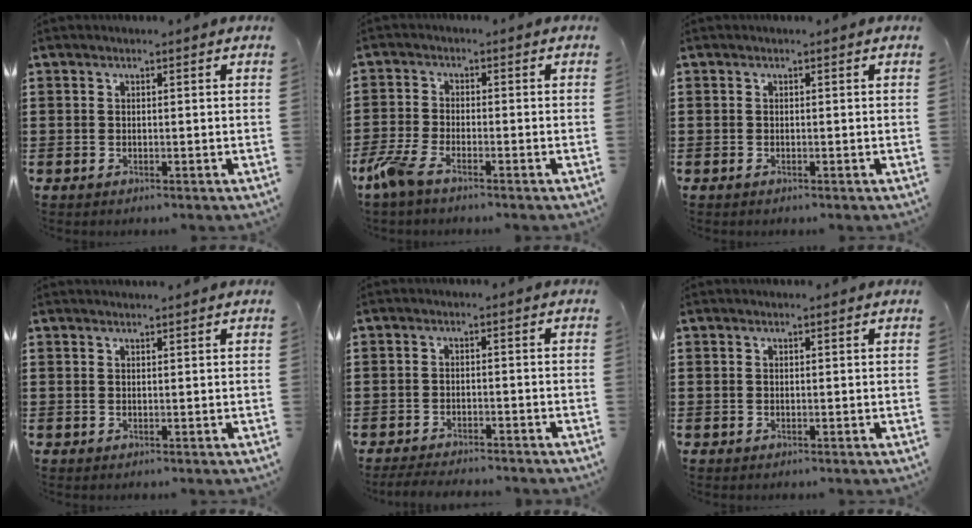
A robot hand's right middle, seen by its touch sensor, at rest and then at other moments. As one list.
[{"total": 4.5, "force": [-3.2, 0.9, 3.0], "torque": [-0.091, -0.016, -0.070]}, {"total": 0.0}, {"total": 0.8, "force": [0.8, -0.1, 0.1], "torque": [-0.004, -0.002, 0.016]}, {"total": 2.6, "force": [-2.5, 0.1, 0.5], "torque": [-0.011, -0.001, -0.052]}, {"total": 0.0}]